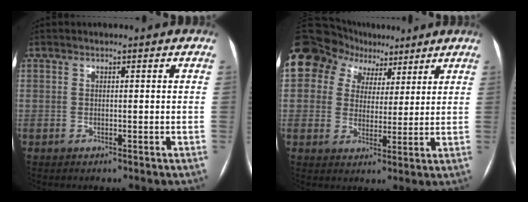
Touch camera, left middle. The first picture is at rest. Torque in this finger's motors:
{"motor_torque": [0.71, 0.00, 1.05, 0.21]}